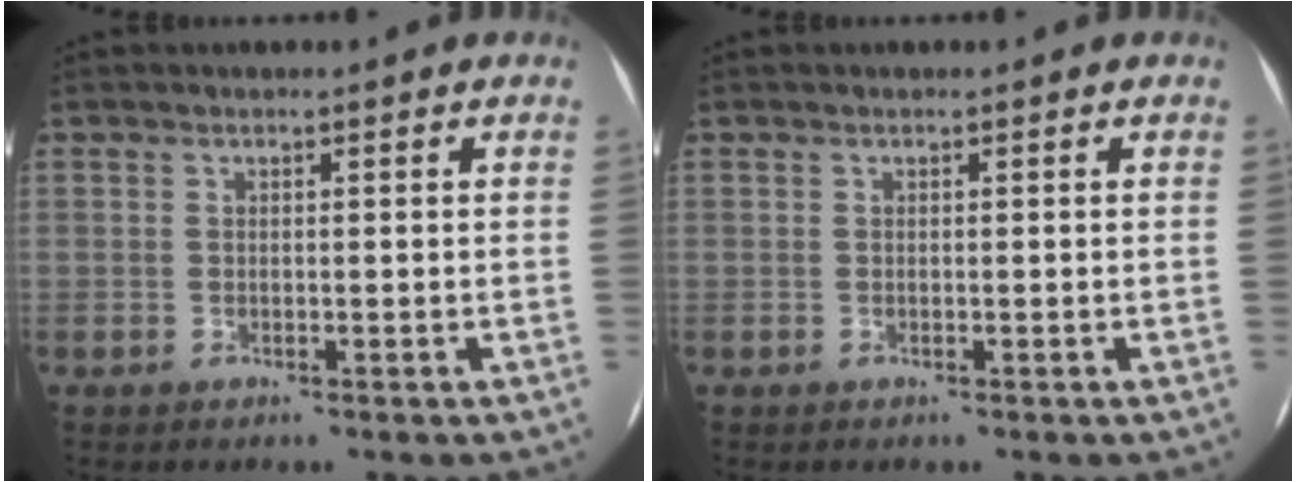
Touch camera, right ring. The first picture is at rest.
{"total": 0.0}